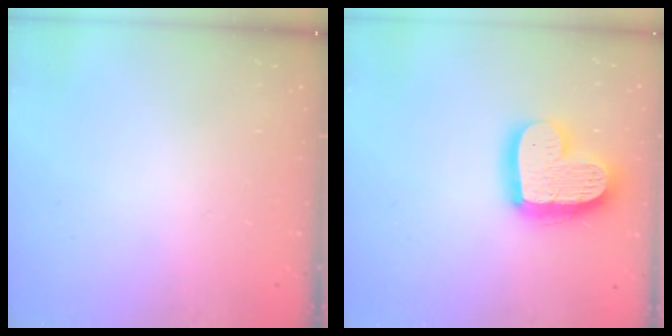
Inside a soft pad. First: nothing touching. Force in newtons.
{"total": 17.7, "press": 17.6, "slide": 1.6}